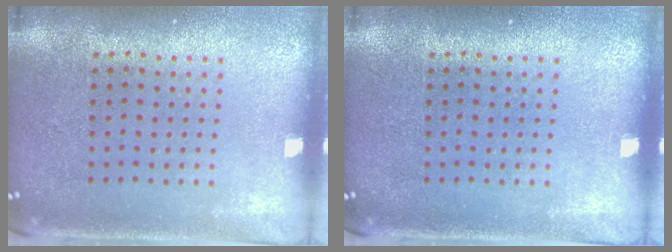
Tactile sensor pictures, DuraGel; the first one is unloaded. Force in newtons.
{"total": 0.0}